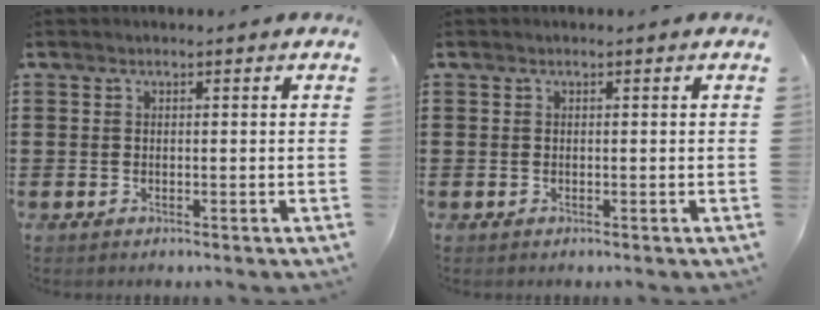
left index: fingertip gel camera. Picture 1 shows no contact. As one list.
[{"total": 0.0}]